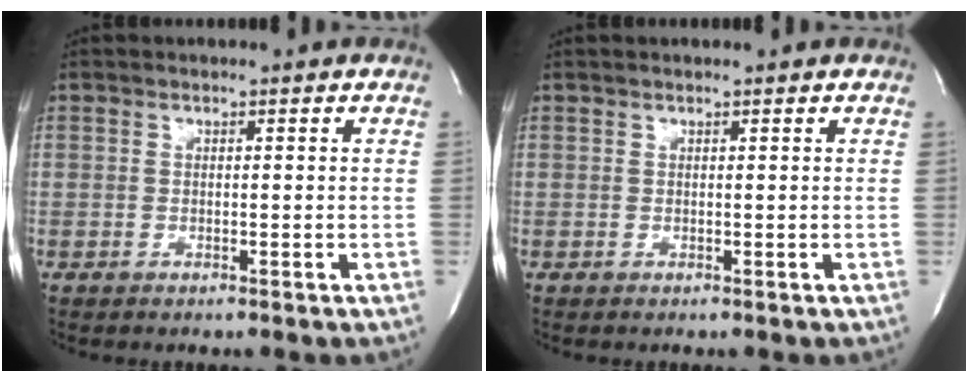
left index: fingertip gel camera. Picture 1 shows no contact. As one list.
[{"total": 1.2, "force": [1.1, 0.0, 0.4], "torque": [-0.012, 0.012, 0.015]}]